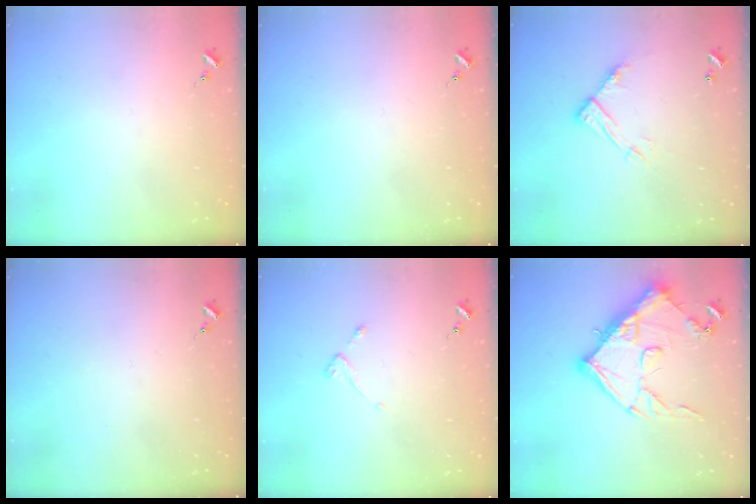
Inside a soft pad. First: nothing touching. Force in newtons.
{"total": 0.0}
{"total": 11.1, "press": 11.0, "slide": 0.5}
{"total": 0.0}
{"total": 2.6, "press": 2.6, "slide": 0.5}
{"total": 15.4, "press": 15.4, "slide": 0.9}